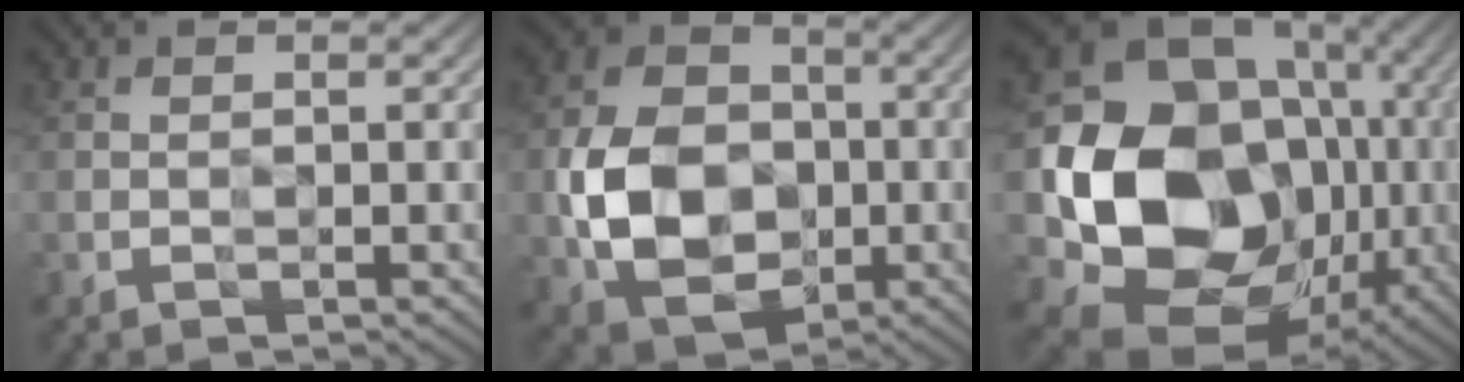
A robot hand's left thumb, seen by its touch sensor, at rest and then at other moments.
{"total": 11.1, "force": [-2.0, 8.7, 6.7], "torque": [-0.150, -0.010, -0.036]}
{"total": 21.6, "force": [-1.4, 18.5, 11.1], "torque": [-0.264, -0.072, 0.016]}